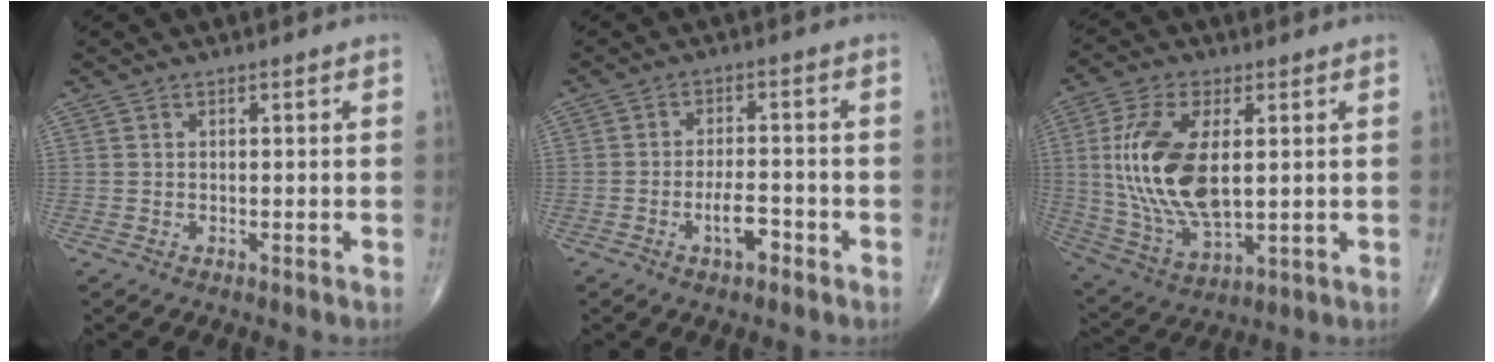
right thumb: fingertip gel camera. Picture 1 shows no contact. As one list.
[{"total": 6.2, "force": [-2.7, 2.2, 5.1], "torque": [-0.090, 0.013, -0.045]}, {"total": 17.3, "force": [2.2, 8.4, 15.0], "torque": [-0.308, -0.015, 0.050]}]